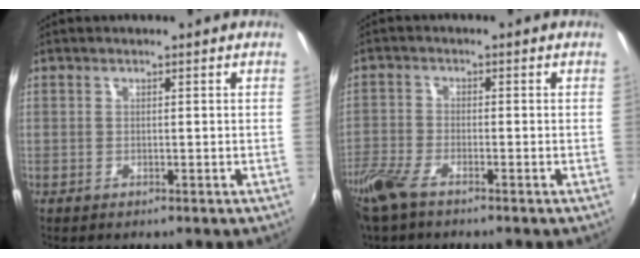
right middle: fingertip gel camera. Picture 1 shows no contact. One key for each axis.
{"total": 6.5, "fx": -4.9, "fy": 2.0, "fz": 3.8, "tx": -0.103, "ty": -0.017, "tz": -0.103}